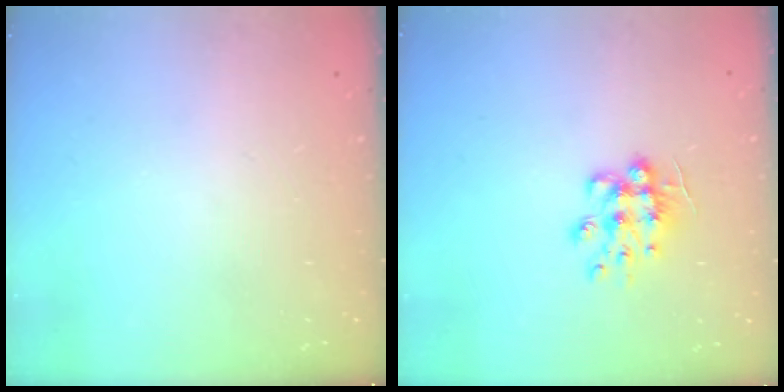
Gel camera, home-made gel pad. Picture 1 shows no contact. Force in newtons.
{"total": 9.4, "press": 9.4, "slide": 0.6}